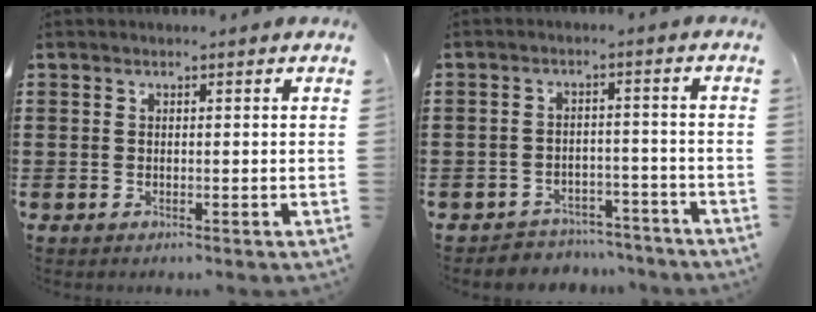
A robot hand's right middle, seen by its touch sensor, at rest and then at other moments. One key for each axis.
{"total": 3.9, "fx": -3.8, "fy": 0.6, "fz": -0.3, "tx": -0.005, "ty": 0.000, "tz": -0.082}